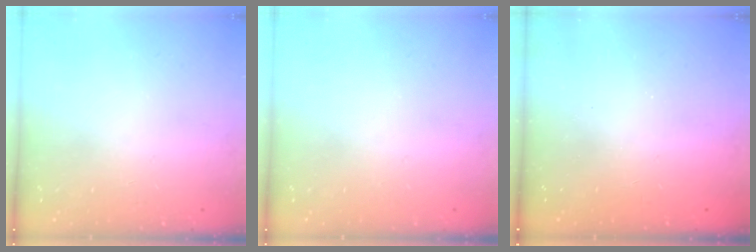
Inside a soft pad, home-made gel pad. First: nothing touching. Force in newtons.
{"total": 0.0}
{"total": 2.3, "press": 2.2, "slide": 0.8}